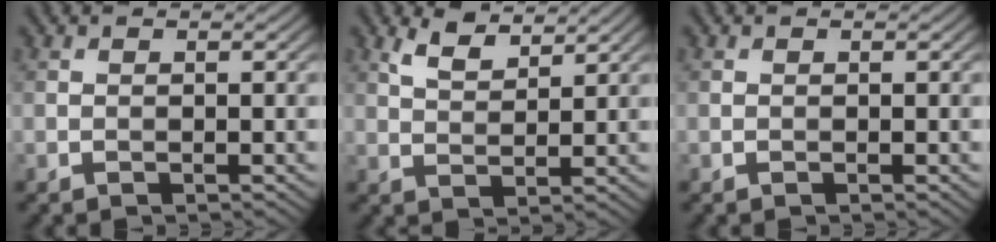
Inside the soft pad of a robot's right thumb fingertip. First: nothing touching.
{"total": 3.8, "force": [2.9, 1.2, 2.2], "torque": [-0.053, -0.001, 0.062]}
{"total": 0.0}